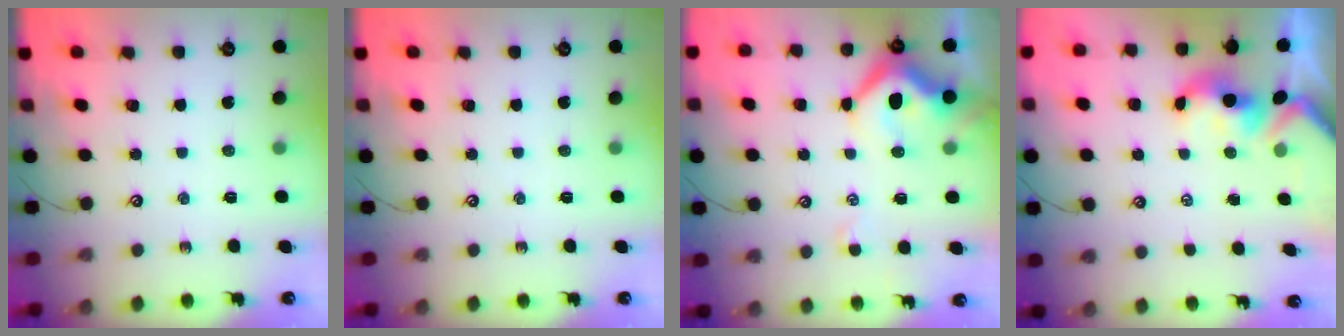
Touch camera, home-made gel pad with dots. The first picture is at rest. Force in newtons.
{"total": 0.0}
{"total": 8.9, "press": 8.7, "slide": 1.5}
{"total": 1.7, "press": 1.5, "slide": 0.7}